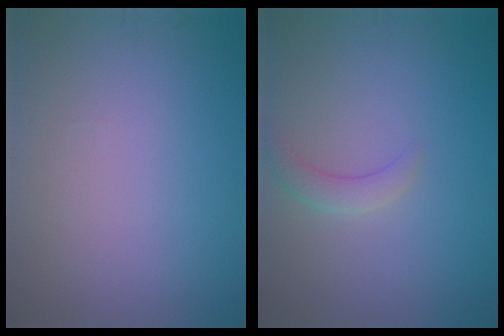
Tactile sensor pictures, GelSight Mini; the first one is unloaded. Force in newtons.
{"total": 1.8, "press": 1.8, "slide": 0.1}